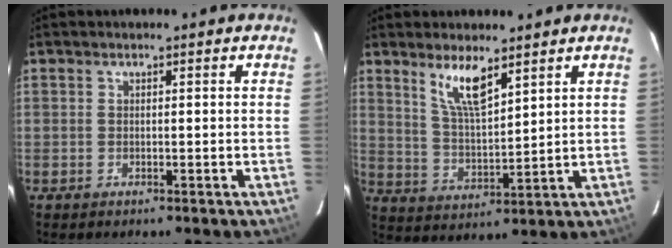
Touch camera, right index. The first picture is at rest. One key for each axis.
{"total": 7.9, "fx": 5.3, "fy": 2.0, "fz": 5.6, "tx": -0.105, "ty": -0.004, "tz": 0.110}